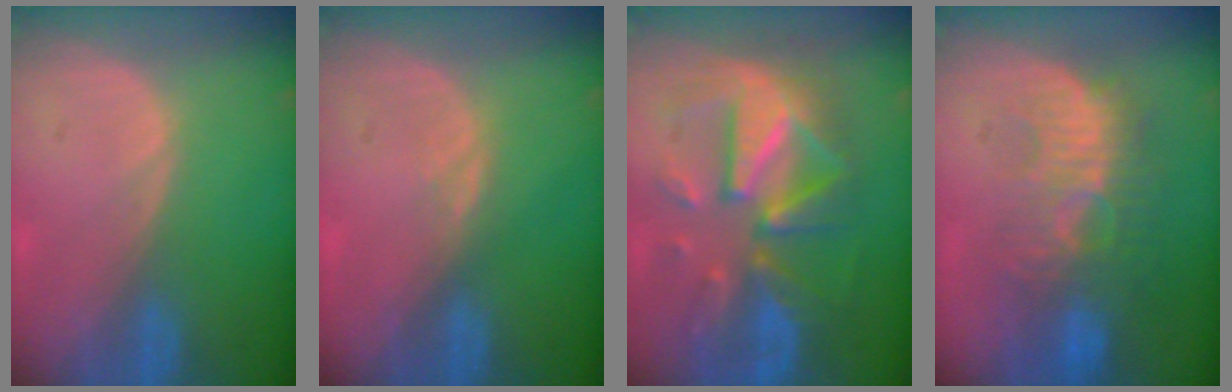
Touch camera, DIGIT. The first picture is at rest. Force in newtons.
{"total": 0.9, "press": 0.9, "slide": 0.4}
{"total": 12.0, "press": 12.0, "slide": 1.2}
{"total": 10.0, "press": 9.2, "slide": 3.8}